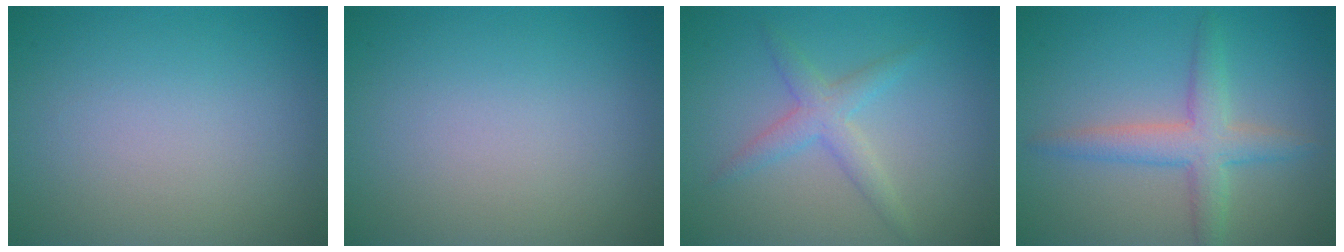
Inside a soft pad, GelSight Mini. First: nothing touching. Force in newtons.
{"total": 0.0}
{"total": 2.5, "press": 2.5, "slide": 0.1}
{"total": 3.7, "press": 3.7, "slide": 0.2}